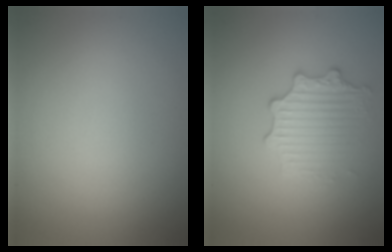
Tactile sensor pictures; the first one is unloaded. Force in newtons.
{"total": 3.0, "press": 2.7, "slide": 1.1}